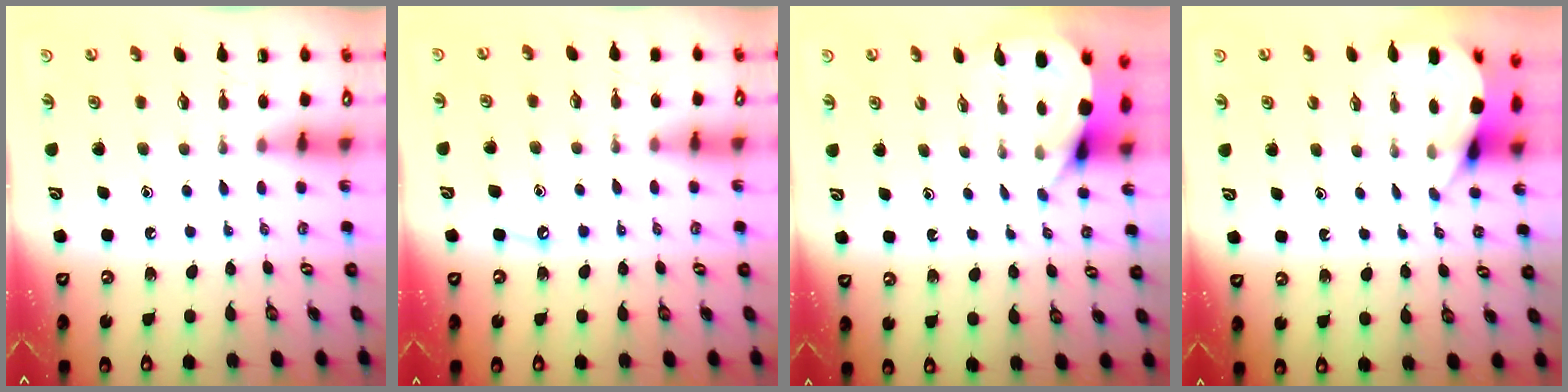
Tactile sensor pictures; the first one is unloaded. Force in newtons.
{"total": 4.9, "press": 4.9, "slide": 0.5}
{"total": 3.9, "press": 3.8, "slide": 0.2}
{"total": 3.5, "press": 3.5, "slide": 0.2}